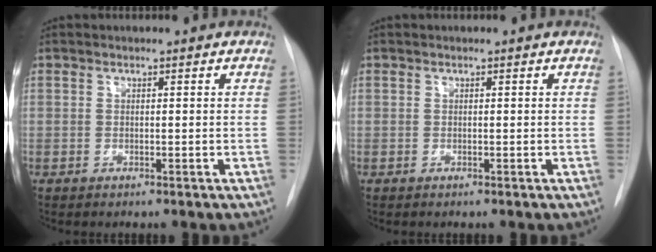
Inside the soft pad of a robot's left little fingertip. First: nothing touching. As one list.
[{"total": 0.0}]